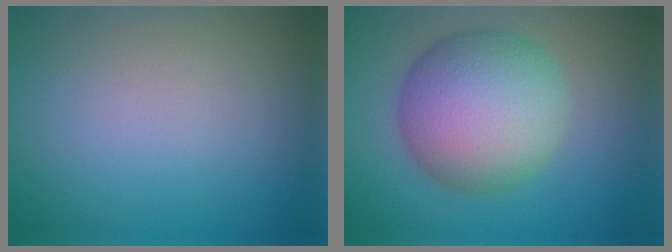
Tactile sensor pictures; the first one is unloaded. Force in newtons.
{"total": 9.7, "press": 9.7, "slide": 0.1}